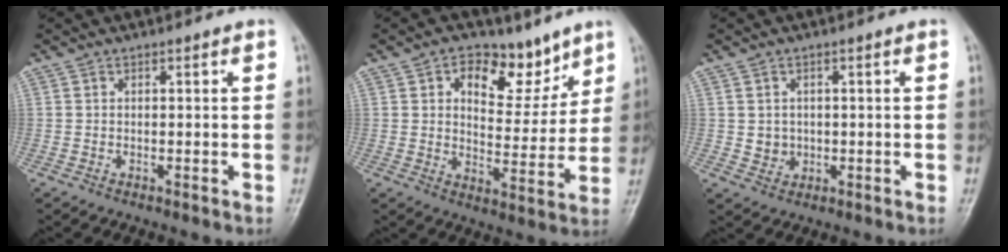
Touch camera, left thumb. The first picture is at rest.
{"total": 11.6, "force": [6.8, 7.1, 6.2], "torque": [-0.045, -0.035, 0.103]}
{"total": 3.0, "force": [0.2, 2.8, 1.1], "torque": [-0.005, 0.001, 0.009]}